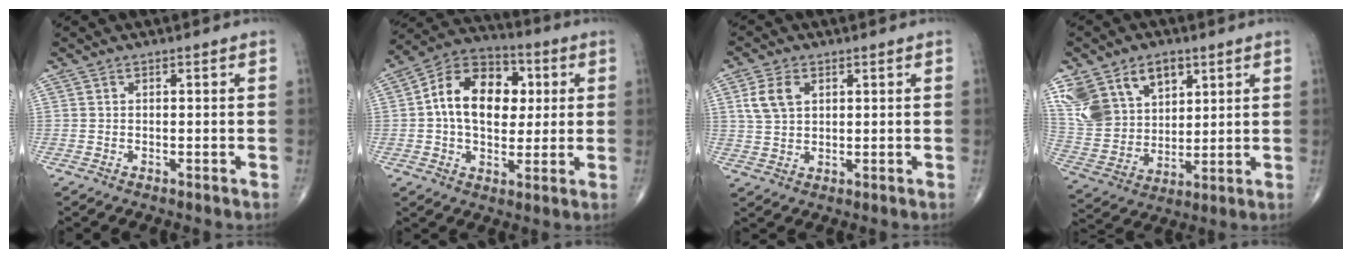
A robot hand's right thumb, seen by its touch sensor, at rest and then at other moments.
{"total": 16.3, "force": [2.3, 11.1, 11.8], "torque": [-0.160, 0.016, 0.030]}
{"total": 6.0, "force": [2.1, 3.9, 4.0], "torque": [-0.075, 0.001, 0.043]}
{"total": 16.8, "force": [8.2, 11.3, 9.4], "torque": [-0.175, -0.014, 0.172]}